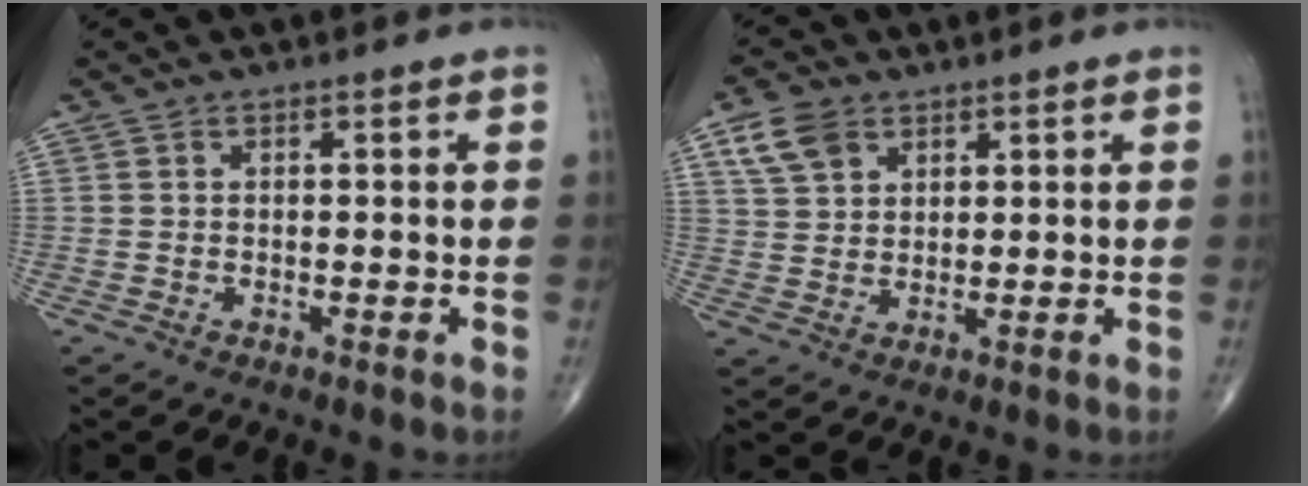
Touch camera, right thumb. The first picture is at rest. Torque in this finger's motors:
{"motor_torque": [-0.39, 0.54, 0.40, 0.12, 0.05]}